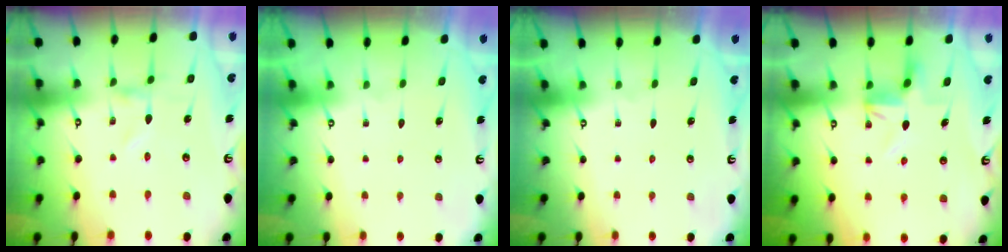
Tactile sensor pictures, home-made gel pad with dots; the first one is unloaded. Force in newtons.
{"total": 1.8, "press": 1.8, "slide": 0.1}
{"total": 0.0}
{"total": 5.1, "press": 5.1, "slide": 0.2}